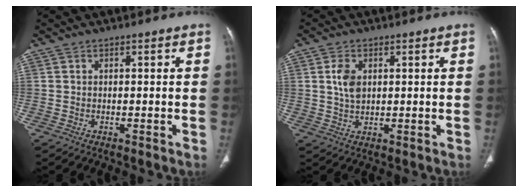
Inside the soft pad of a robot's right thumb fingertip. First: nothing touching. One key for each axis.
{"total": 5.0, "fx": 1.2, "fy": 3.2, "fz": 3.7, "tx": -0.068, "ty": -0.005, "tz": 0.024}